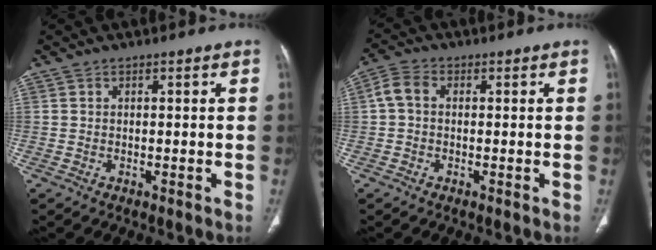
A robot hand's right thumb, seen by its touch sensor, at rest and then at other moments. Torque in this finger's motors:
{"motor_torque": [-0.01, 0.04, 0.34, -0.27, 0.04]}